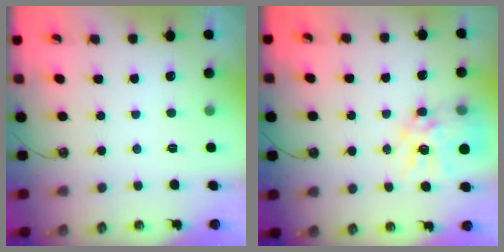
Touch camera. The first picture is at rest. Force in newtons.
{"total": 14.3, "press": 14.3, "slide": 1.3}